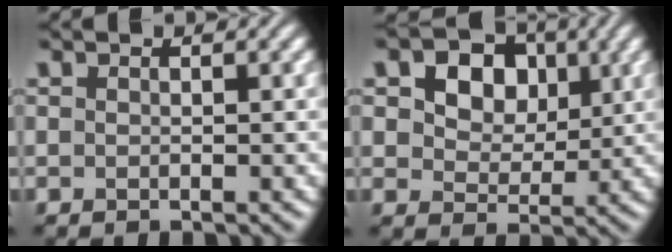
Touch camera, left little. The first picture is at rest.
{"total": 8.6, "force": [3.4, 6.3, 4.8], "torque": [-0.090, 0.017, 0.048]}